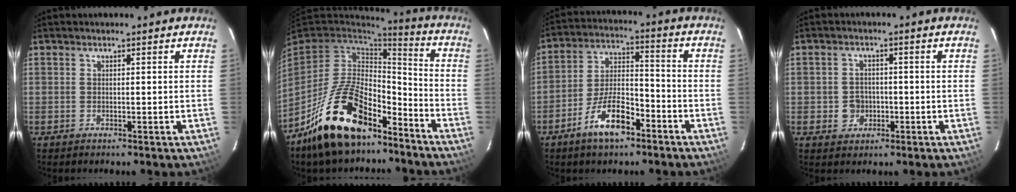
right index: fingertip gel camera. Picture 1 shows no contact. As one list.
[{"total": 20.7, "force": [-13.5, 9.5, 12.4], "torque": [-0.252, 0.008, -0.226]}, {"total": 10.6, "force": [-6.5, 4.3, 7.1], "torque": [-0.140, 0.016, -0.112]}, {"total": 3.7, "force": [-0.9, 3.5, 1.0], "torque": [-0.023, 0.010, -0.006]}]